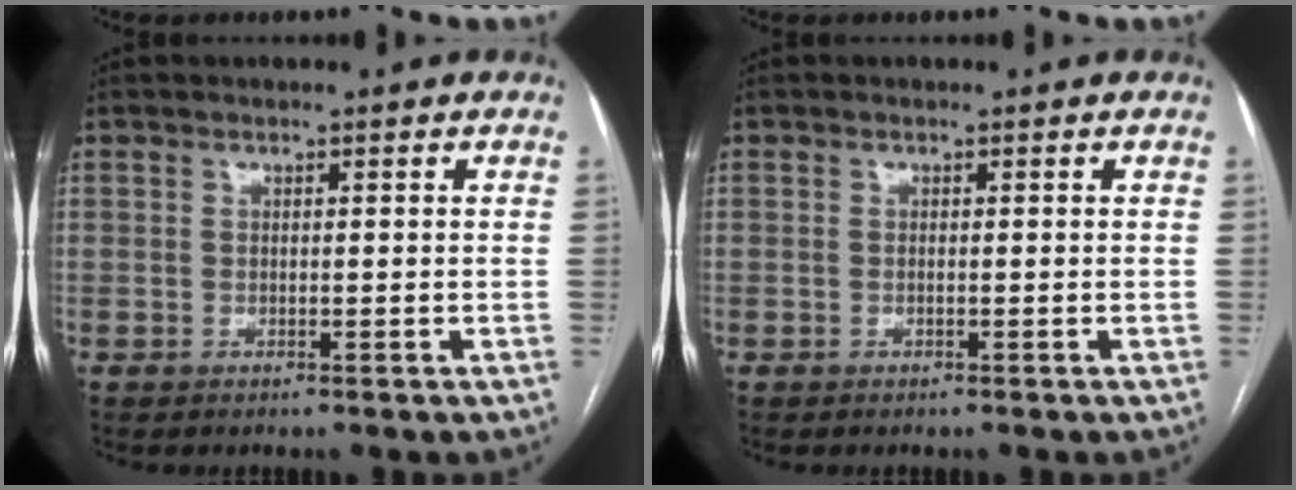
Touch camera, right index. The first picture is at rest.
{"total": 0.0}